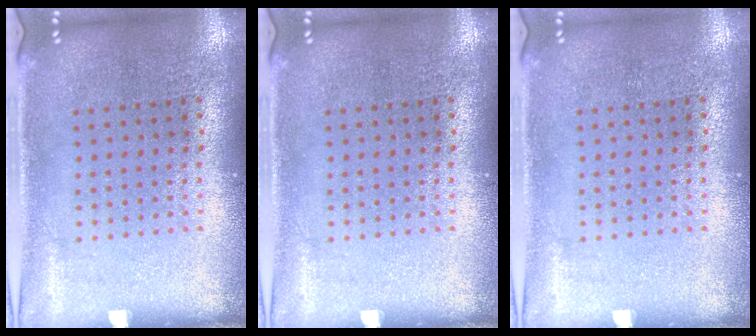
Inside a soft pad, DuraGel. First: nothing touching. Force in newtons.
{"total": 0.0}
{"total": 0.0}